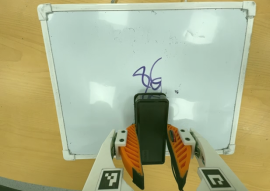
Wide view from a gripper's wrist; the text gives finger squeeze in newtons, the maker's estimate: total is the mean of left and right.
{"total": 8.1, "left": 6.3, "right": 9.9}